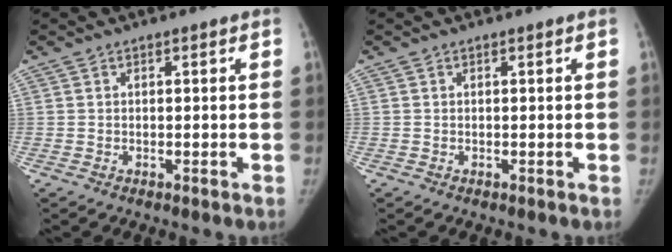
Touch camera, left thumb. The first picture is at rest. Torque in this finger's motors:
{"motor_torque": [-0.11, -0.11, 0.17, -0.04, 0.00]}